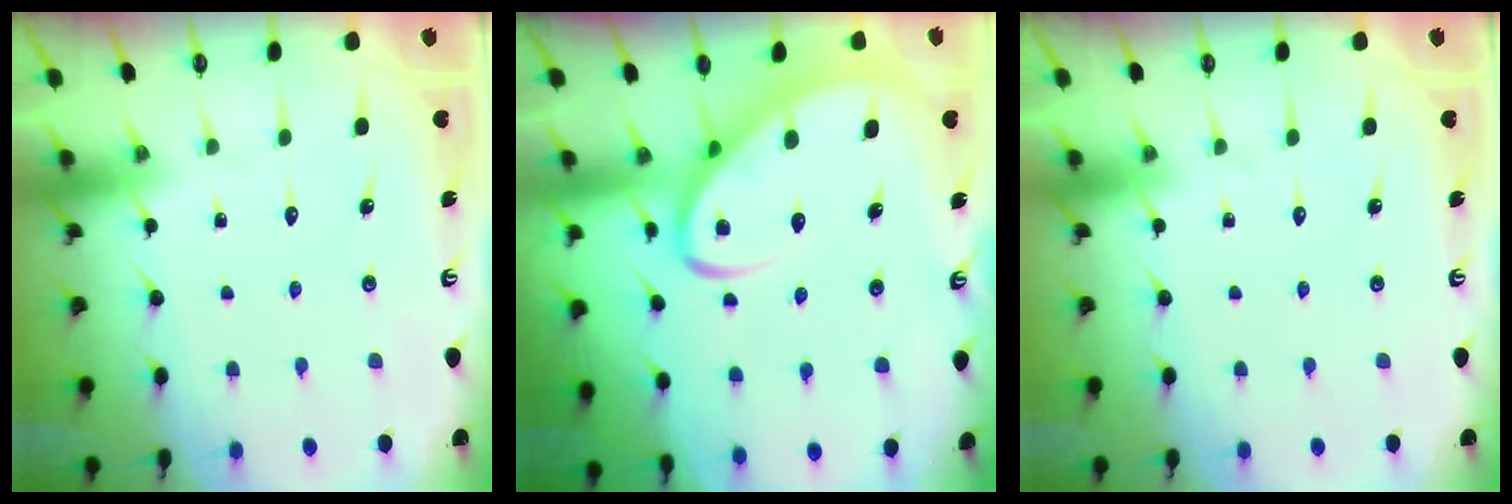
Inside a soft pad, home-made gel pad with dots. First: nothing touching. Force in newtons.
{"total": 5.8, "press": 5.7, "slide": 0.7}
{"total": 0.0}